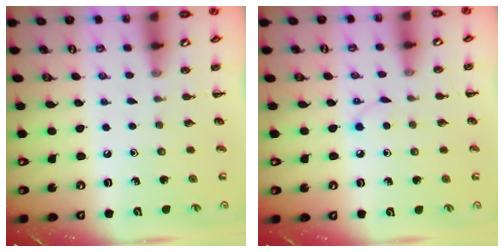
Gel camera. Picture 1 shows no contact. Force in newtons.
{"total": 2.7, "press": 2.5, "slide": 0.9}